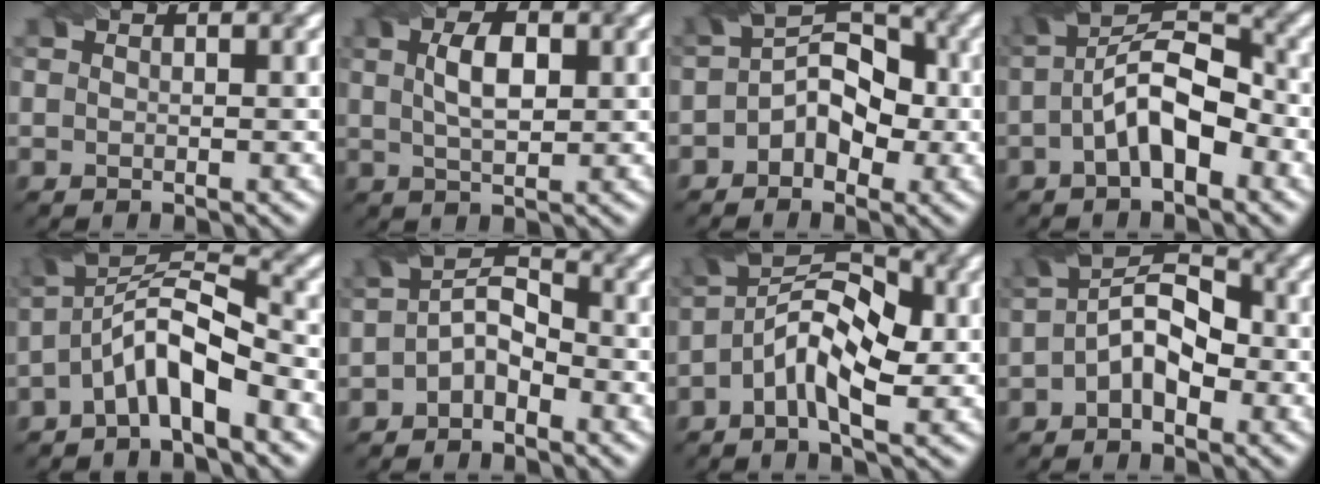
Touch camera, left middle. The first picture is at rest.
{"total": 3.9, "force": [1.0, 1.8, 3.3], "torque": [-0.067, 0.004, 0.019]}
{"total": 5.2, "force": [-1.0, 3.6, 3.6], "torque": [-0.044, 0.012, -0.024]}
{"total": 6.7, "force": [-1.6, 3.2, 5.7], "torque": [-0.102, 0.017, -0.032]}
{"total": 6.1, "force": [-2.8, 1.9, 5.0], "torque": [-0.091, 0.013, -0.062]}
{"total": 3.6, "force": [-1.5, 2.2, 2.5], "torque": [-0.046, 0.010, -0.033]}
{"total": 6.8, "force": [-1.1, 3.0, 6.0], "torque": [-0.108, 0.021, -0.030]}
{"total": 5.7, "force": [-1.0, 3.3, 4.5], "torque": [-0.079, 0.013, -0.025]}